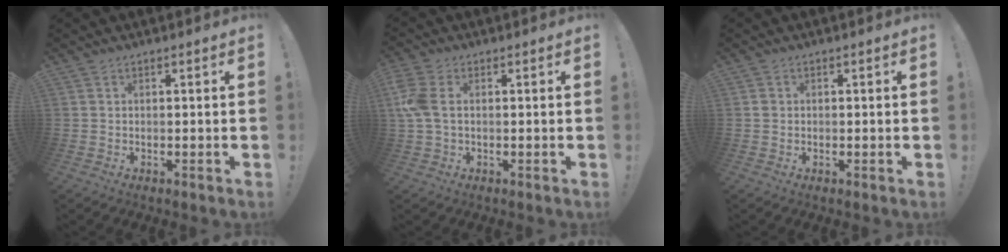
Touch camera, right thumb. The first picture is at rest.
{"total": 6.7, "force": [0.9, 3.9, 5.3], "torque": [-0.130, 0.000, 0.014]}
{"total": 1.0, "force": [-0.3, 0.8, 0.4], "torque": [-0.013, 0.008, -0.004]}